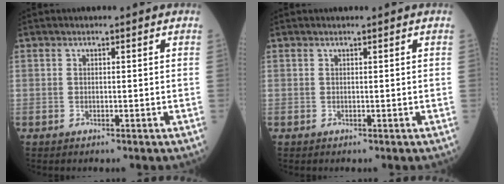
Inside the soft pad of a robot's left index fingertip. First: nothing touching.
{"total": 0.5, "force": [0.5, 0.1, 0.1], "torque": [-0.005, 0.004, 0.010]}